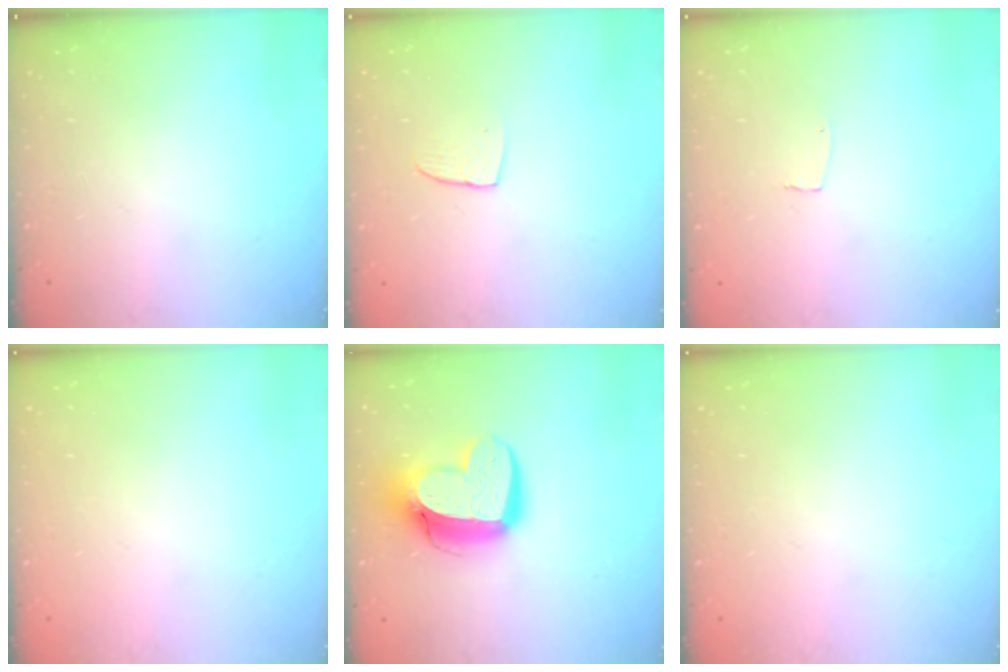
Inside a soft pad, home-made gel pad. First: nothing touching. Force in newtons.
{"total": 4.9, "press": 4.9, "slide": 0.4}
{"total": 3.0, "press": 3.0, "slide": 0.2}
{"total": 0.0}
{"total": 15.5, "press": 15.5, "slide": 1.2}
{"total": 0.0}